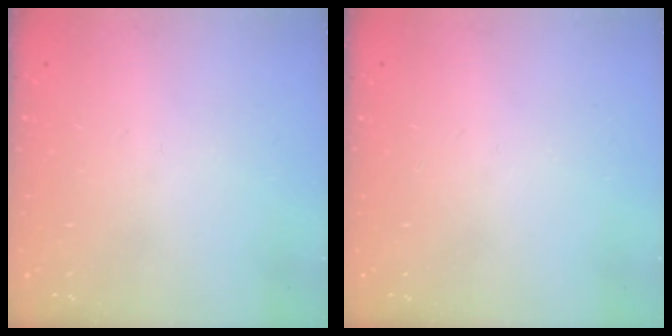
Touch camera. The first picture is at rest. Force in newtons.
{"total": 0.0}